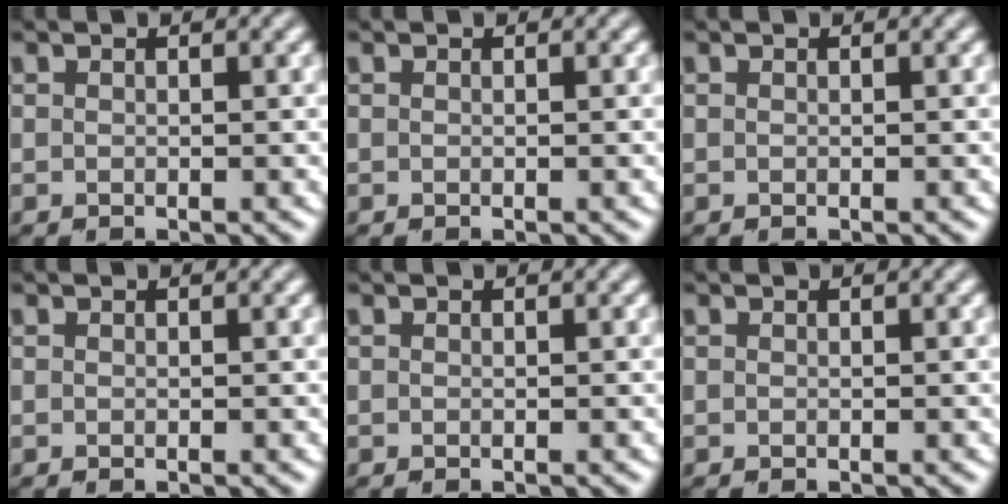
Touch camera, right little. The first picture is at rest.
{"total": 0.0}
{"total": 0.0}
{"total": 0.0}
{"total": 0.0}
{"total": 0.0}